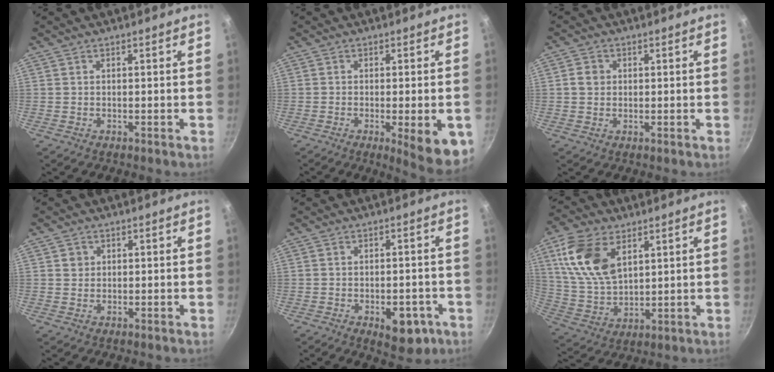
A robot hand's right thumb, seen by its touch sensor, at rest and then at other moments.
{"total": 9.8, "force": [-3.0, 2.3, 9.0], "torque": [-0.104, 0.000, -0.036]}
{"total": 2.7, "force": [0.3, 2.4, 1.2], "torque": [-0.010, 0.006, 0.001]}
{"total": 1.8, "force": [0.5, 1.7, 0.5], "torque": [0.000, 0.004, 0.006]}
{"total": 7.9, "force": [-3.2, 4.3, 5.8], "torque": [-0.041, 0.016, -0.030]}
{"total": 14.2, "force": [5.7, 8.4, 10.0], "torque": [-0.181, -0.020, 0.121]}